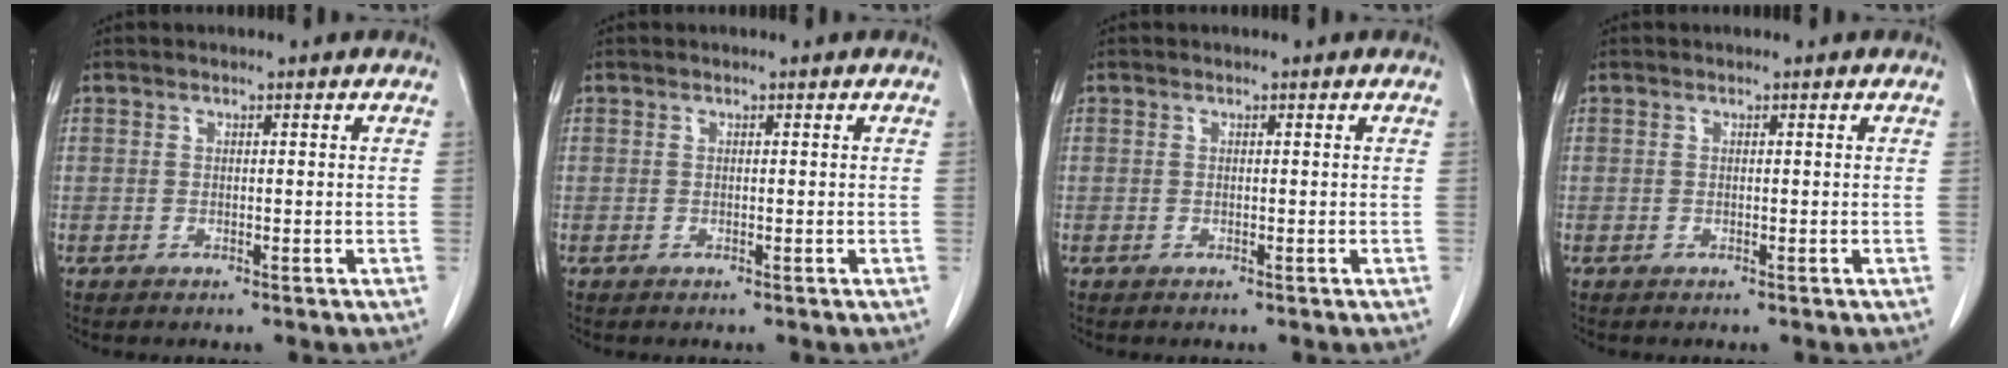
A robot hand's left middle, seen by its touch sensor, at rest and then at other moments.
{"total": 0.0}
{"total": 0.0}
{"total": 0.0}